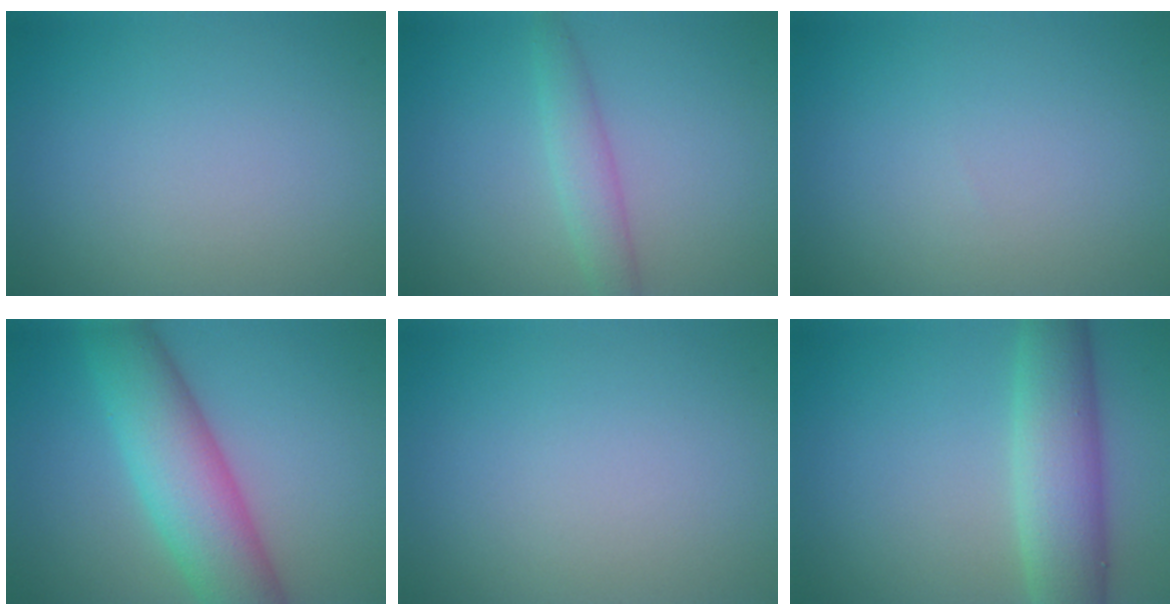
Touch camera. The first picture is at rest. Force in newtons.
{"total": 2.5, "press": 2.5, "slide": 0.1}
{"total": 0.0}
{"total": 8.1, "press": 8.1, "slide": 0.2}
{"total": 0.0}
{"total": 6.1, "press": 6.1, "slide": 0.6}